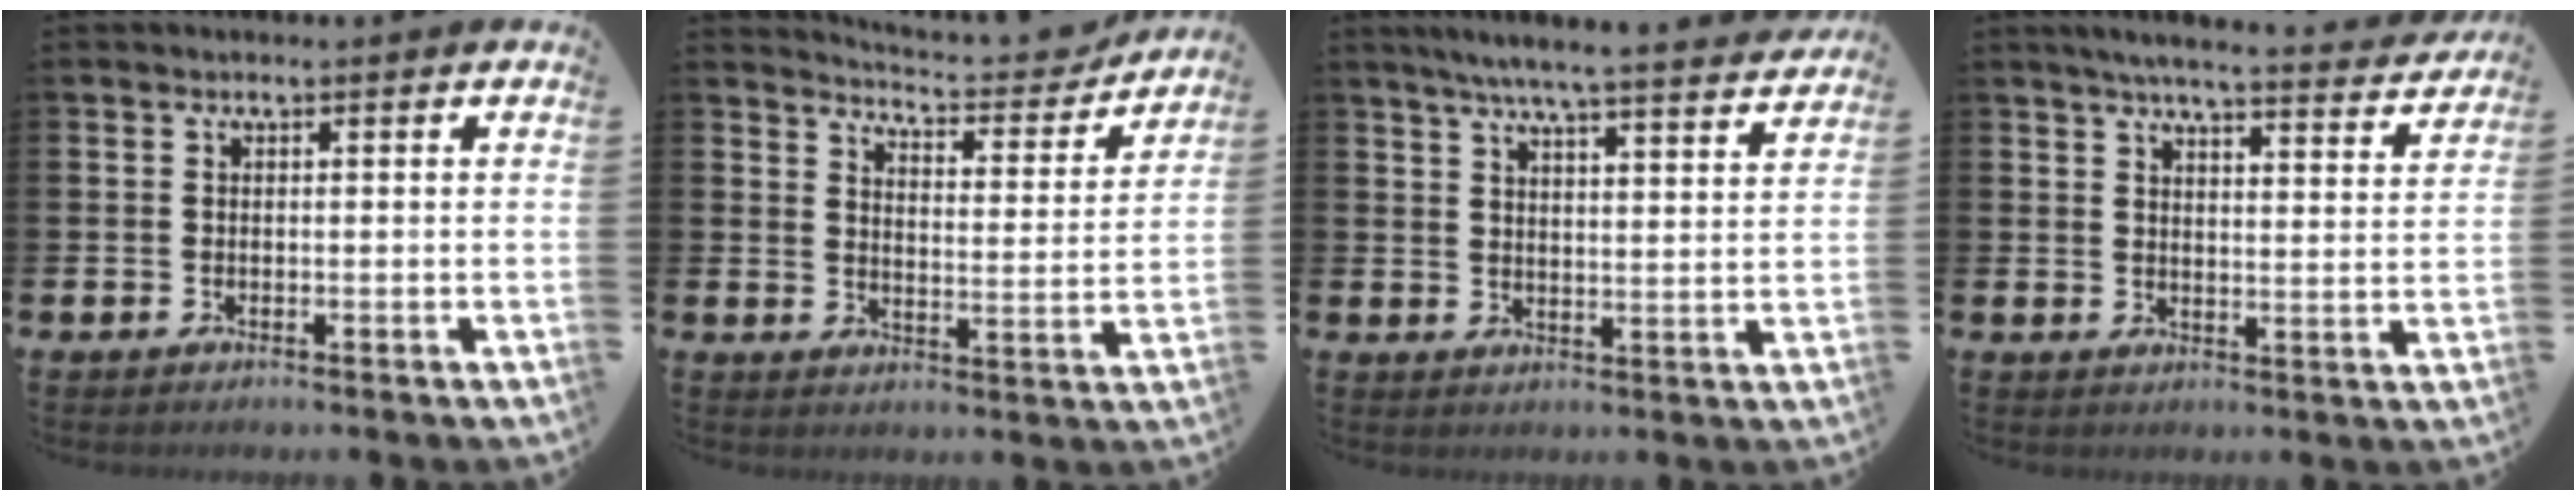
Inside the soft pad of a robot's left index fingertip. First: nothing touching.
{"total": 5.2, "force": [5.1, 0.6, 0.8], "torque": [-0.026, -0.042, 0.084]}
{"total": 6.4, "force": [6.0, -0.4, 2.2], "torque": [-0.049, -0.040, 0.102]}
{"total": 5.5, "force": [5.2, 0.1, 1.9], "torque": [-0.041, -0.035, 0.086]}